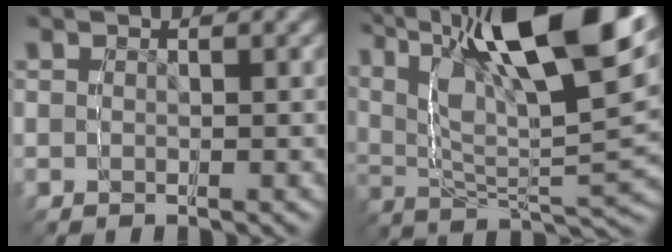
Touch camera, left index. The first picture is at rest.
{"total": 14.4, "force": [8.3, 5.6, 10.3], "torque": [-0.168, 0.051, 0.111]}